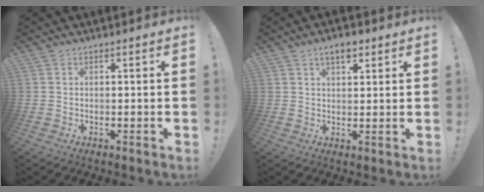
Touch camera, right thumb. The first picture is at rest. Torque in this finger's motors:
{"motor_torque": [0.09, 1.37, 0.73, 0.18, 0.01]}